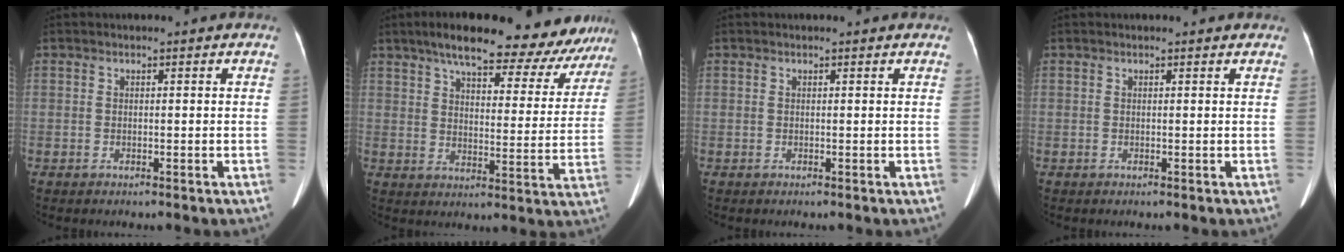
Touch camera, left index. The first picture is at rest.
{"total": 21.8, "force": [18.2, 6.5, 10.1], "torque": [-0.134, -0.002, 0.224]}
{"total": 1.8, "force": [1.7, 0.3, 0.6], "torque": [-0.007, -0.002, 0.012]}
{"total": 2.2, "force": [2.1, 0.5, 0.6], "torque": [-0.008, -0.003, 0.015]}